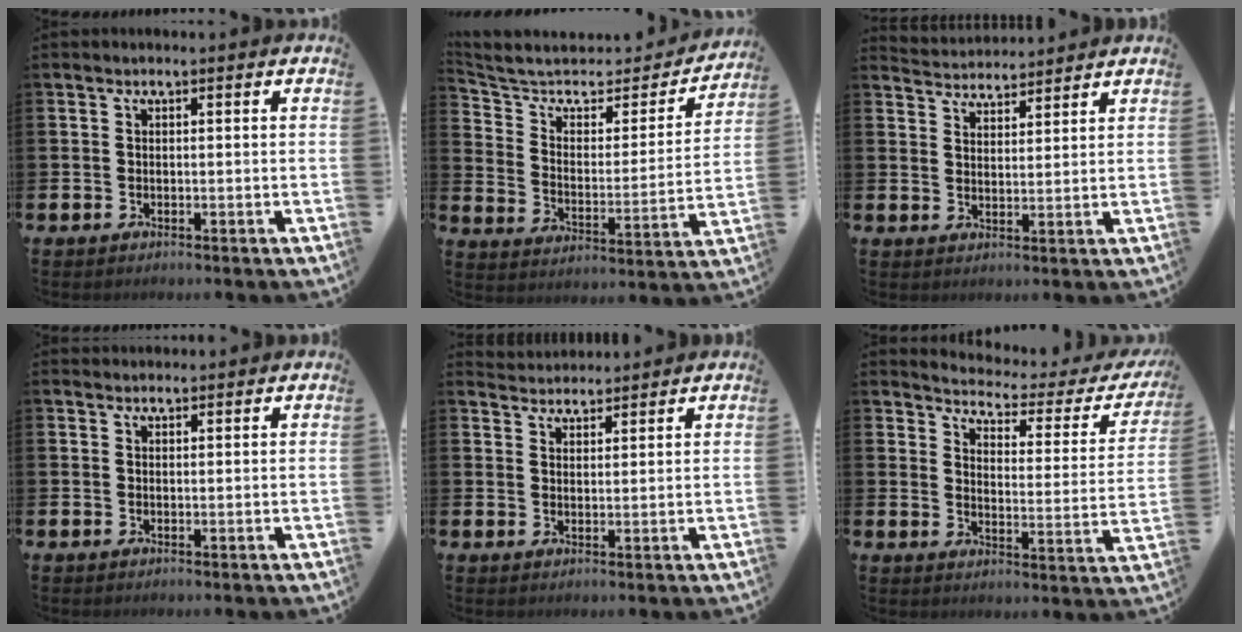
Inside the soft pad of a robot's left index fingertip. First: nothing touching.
{"total": 6.5, "force": [5.2, 3.1, 2.5], "torque": [-0.077, -0.043, 0.080]}
{"total": 3.9, "force": [3.8, 0.4, -0.5], "torque": [-0.006, -0.023, 0.069]}
{"total": 1.4, "force": [1.3, 0.3, 0.0], "torque": [0.011, -0.004, 0.022]}
{"total": 3.2, "force": [3.2, 0.4, -0.3], "torque": [0.003, -0.019, 0.058]}
{"total": 3.7, "force": [3.4, 1.0, 1.0], "torque": [-0.043, -0.031, 0.049]}